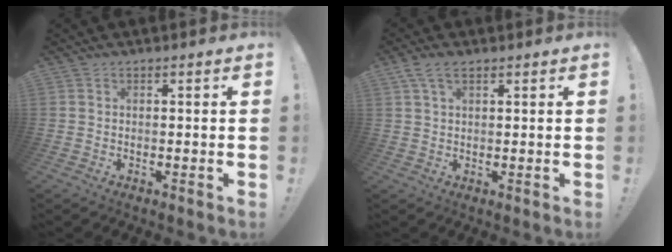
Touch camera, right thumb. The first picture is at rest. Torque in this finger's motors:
{"motor_torque": [0.05, 0.05, 0.31, 0.41, 0.00]}